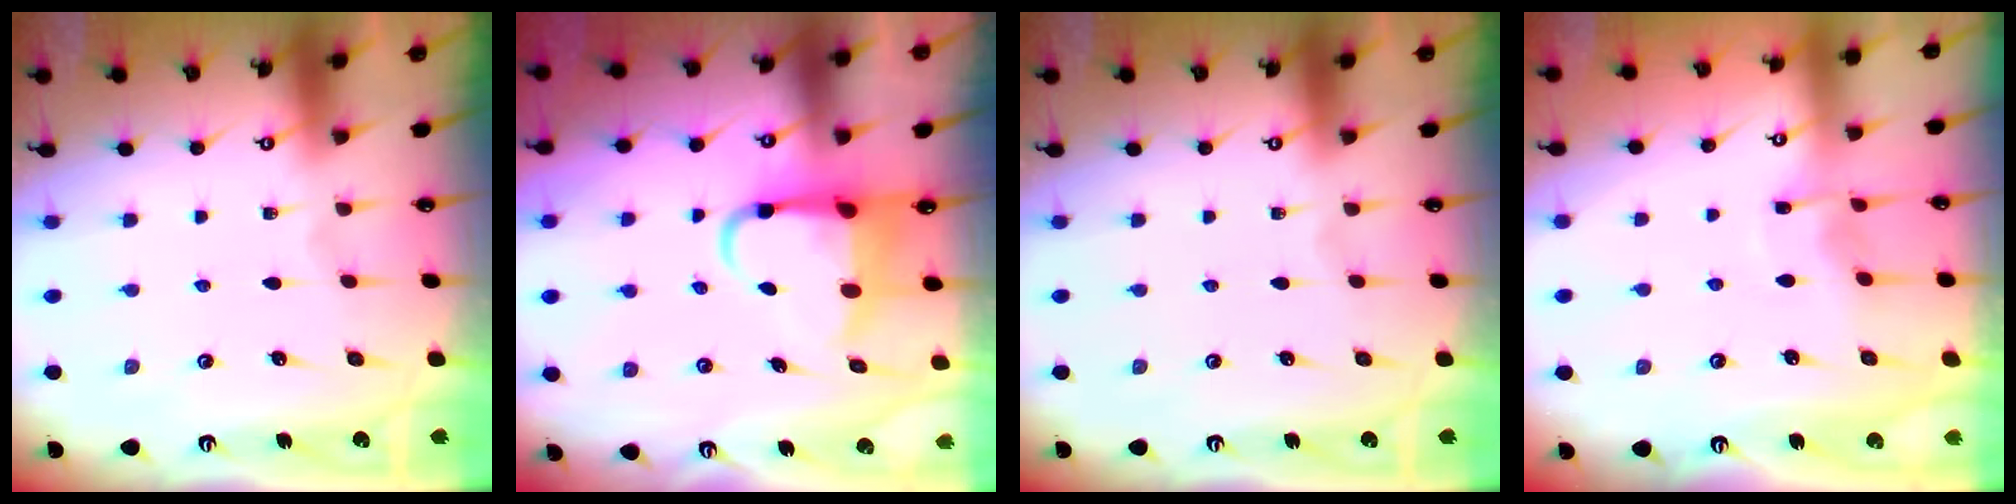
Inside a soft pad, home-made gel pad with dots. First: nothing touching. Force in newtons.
{"total": 7.4, "press": 7.0, "slide": 2.5}
{"total": 0.0}
{"total": 5.3, "press": 5.2, "slide": 0.7}